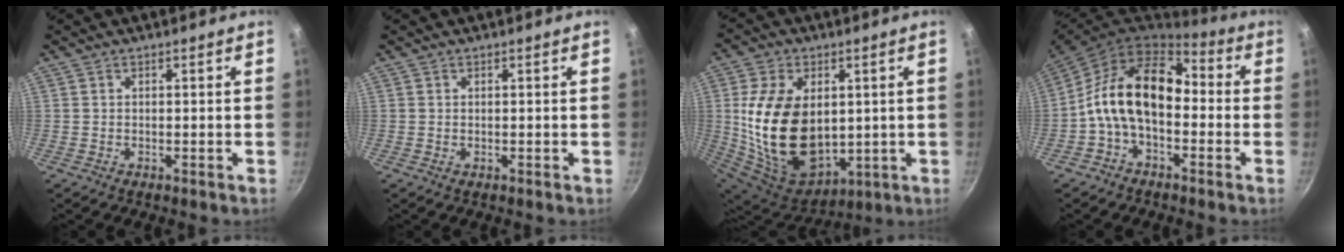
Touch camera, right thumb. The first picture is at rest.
{"total": 0.0}
{"total": 22.1, "force": [2.1, 14.8, 16.3], "torque": [-0.282, -0.022, 0.059]}
{"total": 14.8, "force": [-1.3, 9.5, 11.2], "torque": [-0.175, 0.047, -0.044]}